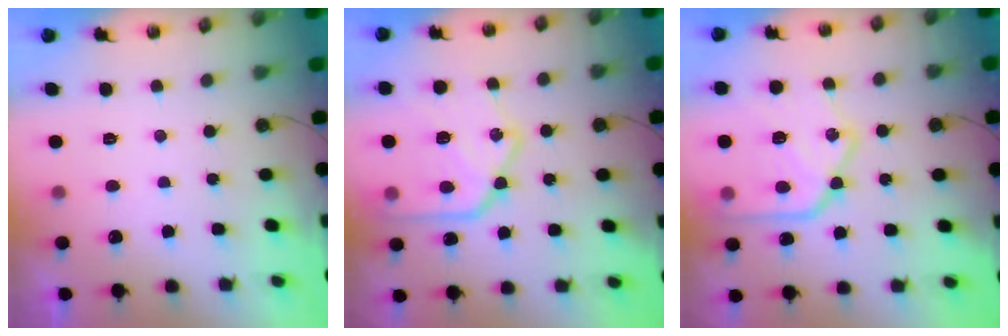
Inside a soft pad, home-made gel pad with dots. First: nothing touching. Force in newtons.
{"total": 23.0, "press": 22.9, "slide": 2.1}
{"total": 23.0, "press": 22.9, "slide": 2.1}